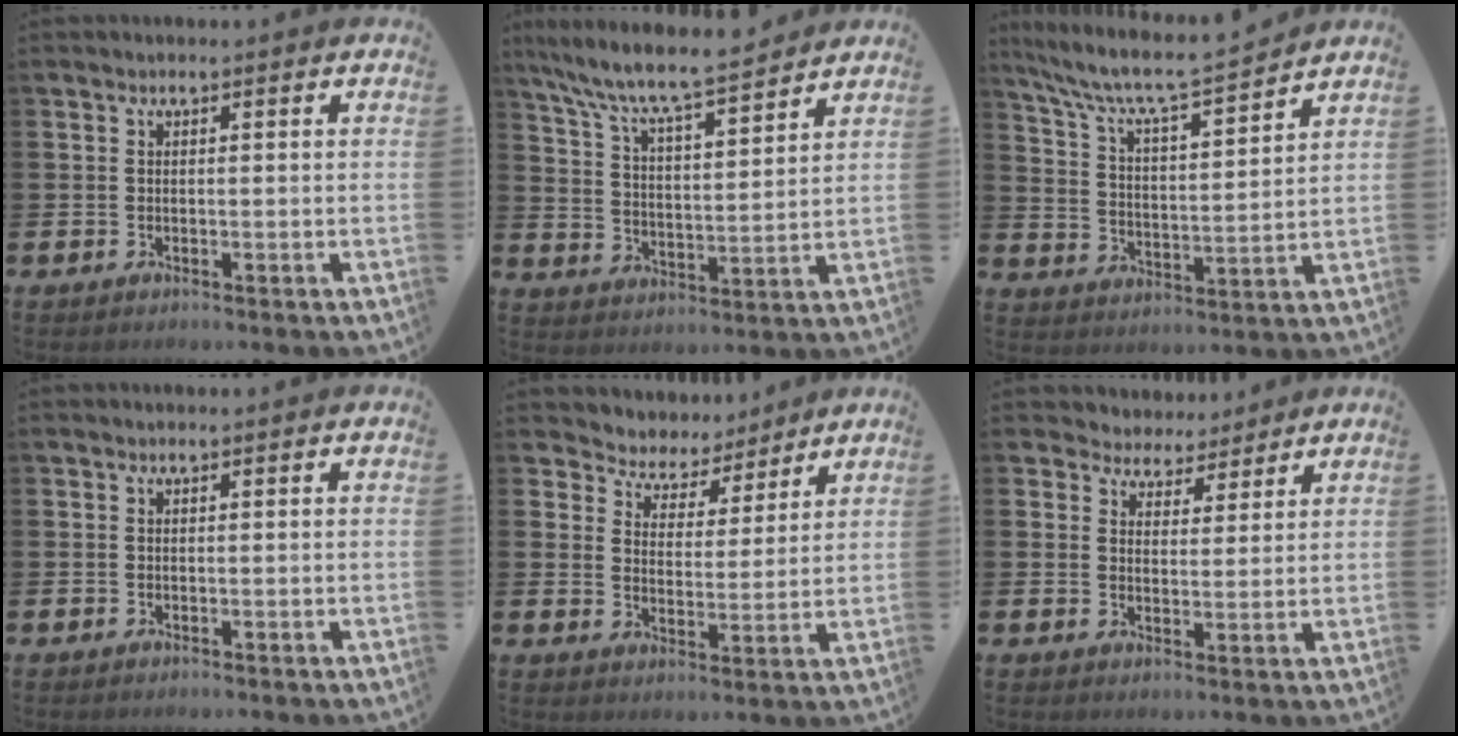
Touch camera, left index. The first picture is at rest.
{"total": 8.5, "force": [8.0, 0.5, 3.0], "torque": [-0.096, -0.056, 0.138]}
{"total": 7.8, "force": [7.2, 0.6, 3.0], "torque": [-0.093, -0.052, 0.120]}
{"total": 0.0}
{"total": 5.1, "force": [4.7, 1.9, -0.4], "torque": [-0.027, -0.038, 0.080]}
{"total": 4.1, "force": [3.7, 1.6, -0.5], "torque": [-0.009, -0.027, 0.064]}